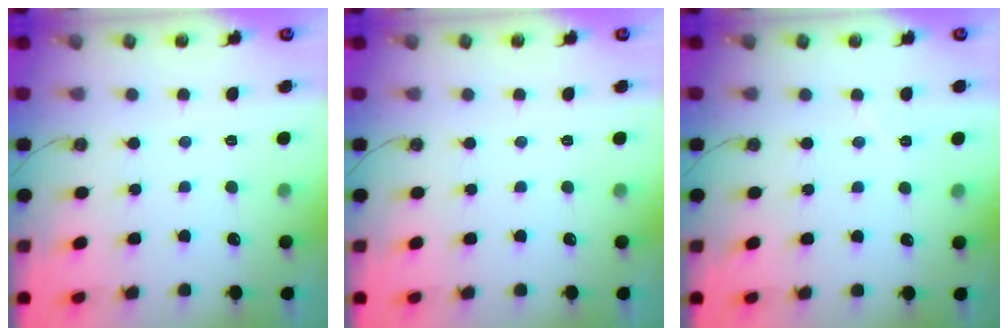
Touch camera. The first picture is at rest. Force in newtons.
{"total": 0.0}
{"total": 3.0, "press": 2.8, "slide": 1.0}